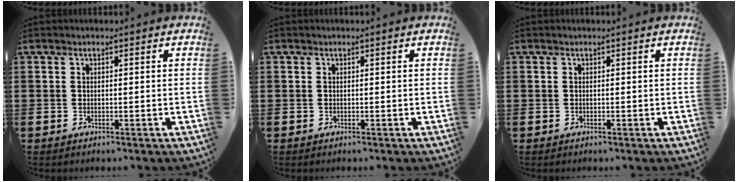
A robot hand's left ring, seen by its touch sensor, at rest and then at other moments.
{"total": 0.0}
{"total": 0.0}